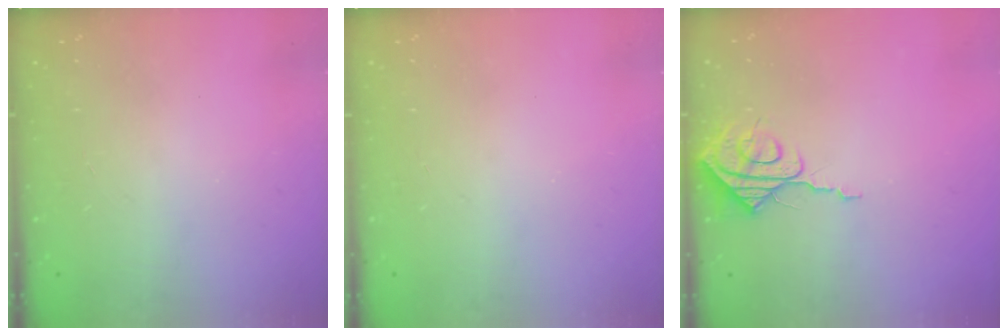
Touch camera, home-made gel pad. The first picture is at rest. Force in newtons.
{"total": 0.0}
{"total": 8.5, "press": 8.5, "slide": 0.5}